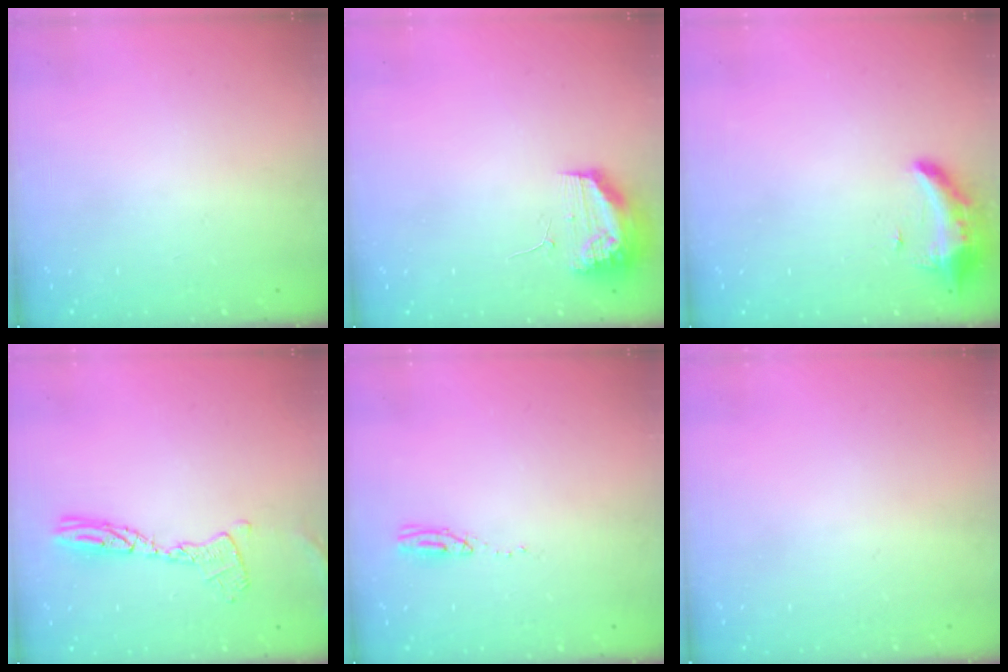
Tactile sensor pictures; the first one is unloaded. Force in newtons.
{"total": 10.5, "press": 10.4, "slide": 1.5}
{"total": 8.6, "press": 8.4, "slide": 1.5}
{"total": 10.3, "press": 10.3, "slide": 1.1}
{"total": 3.6, "press": 3.3, "slide": 1.5}
{"total": 0.0}